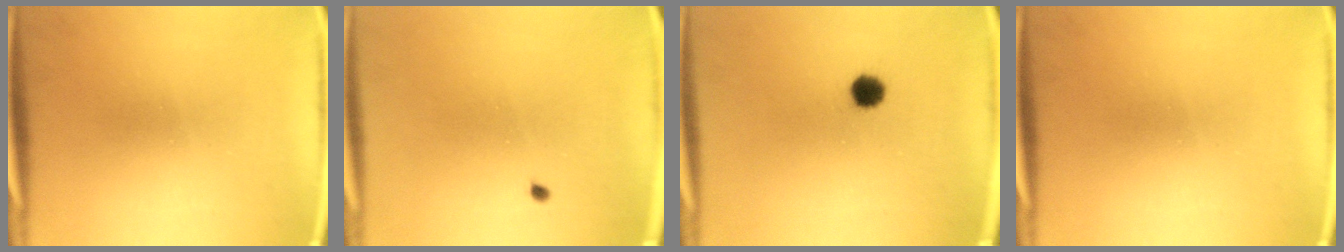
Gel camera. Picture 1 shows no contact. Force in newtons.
{"total": 0.5}
{"total": 3.7}
{"total": 0.0}